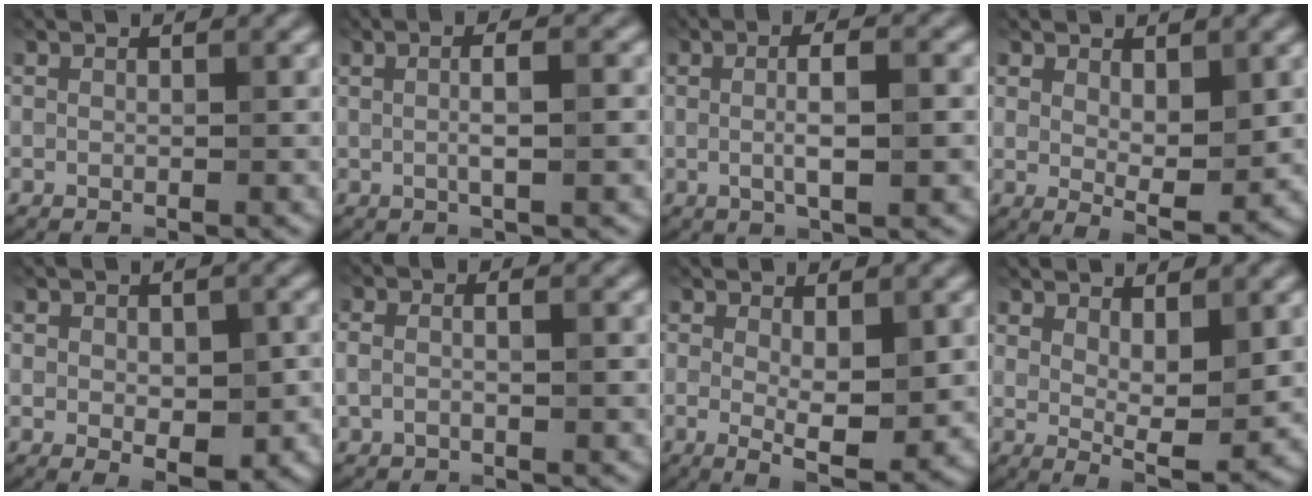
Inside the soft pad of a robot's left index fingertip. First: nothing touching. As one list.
[{"total": 3.7, "force": [0.3, 1.1, 3.5], "torque": [-0.042, 0.000, -0.003]}, {"total": 4.6, "force": [0.1, 1.1, 4.5], "torque": [-0.075, 0.005, 0.002]}, {"total": 4.0, "force": [0.9, 1.7, 3.5], "torque": [-0.057, -0.010, 0.023]}, {"total": 4.9, "force": [-0.5, 2.8, 3.9], "torque": [-0.051, -0.010, -0.002]}, {"total": 2.8, "force": [-0.2, 1.4, 2.5], "torque": [-0.048, 0.003, -0.008]}, {"total": 4.9, "force": [0.0, 1.7, 4.6], "torque": [-0.077, -0.011, 0.004]}, {"total": 4.4, "force": [1.4, 1.6, 3.9], "torque": [-0.066, -0.016, 0.030]}]